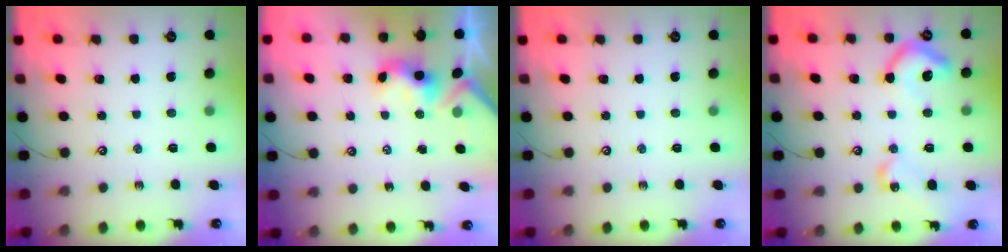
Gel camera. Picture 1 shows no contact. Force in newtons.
{"total": 3.4, "press": 3.4, "slide": 0.2}
{"total": 0.0}
{"total": 12.7, "press": 12.7, "slide": 1.1}